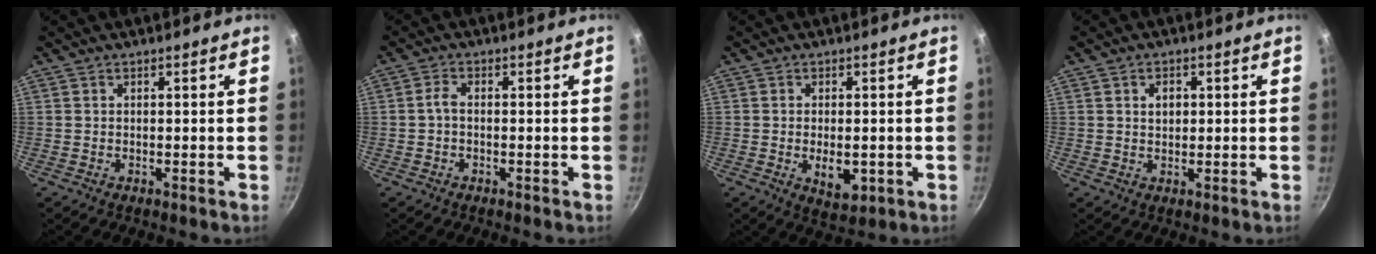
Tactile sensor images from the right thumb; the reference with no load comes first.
{"total": 2.0, "force": [-0.5, 1.1, 1.6], "torque": [-0.036, 0.012, -0.014]}
{"total": 5.8, "force": [-1.2, 3.1, 4.7], "torque": [-0.062, -0.005, -0.008]}
{"total": 2.7, "force": [0.7, 2.0, 1.7], "torque": [-0.014, 0.002, 0.012]}